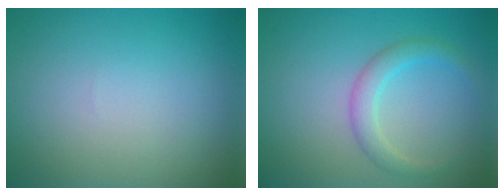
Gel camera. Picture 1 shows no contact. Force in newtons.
{"total": 2.4, "press": 2.4, "slide": 0.1}